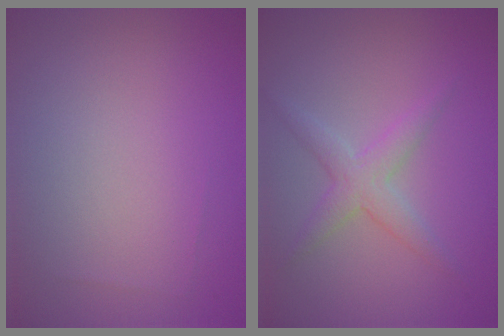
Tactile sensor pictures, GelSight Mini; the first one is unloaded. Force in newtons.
{"total": 2.4, "press": 2.4, "slide": 0.1}